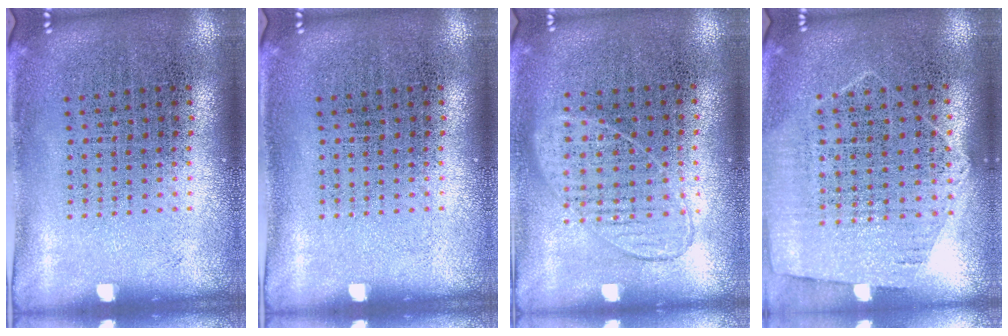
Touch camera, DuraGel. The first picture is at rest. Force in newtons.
{"total": 0.0}
{"total": 0.9, "press": 0.8, "slide": 0.3}
{"total": 1.2, "press": 1.1, "slide": 0.6}